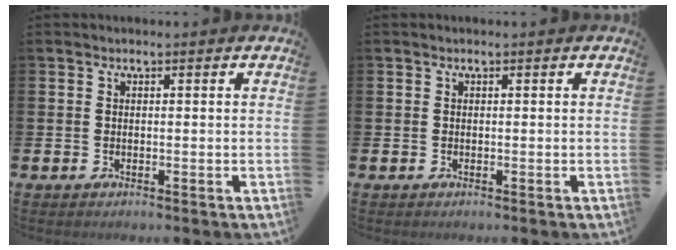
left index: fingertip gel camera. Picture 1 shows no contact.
{"total": 0.0}